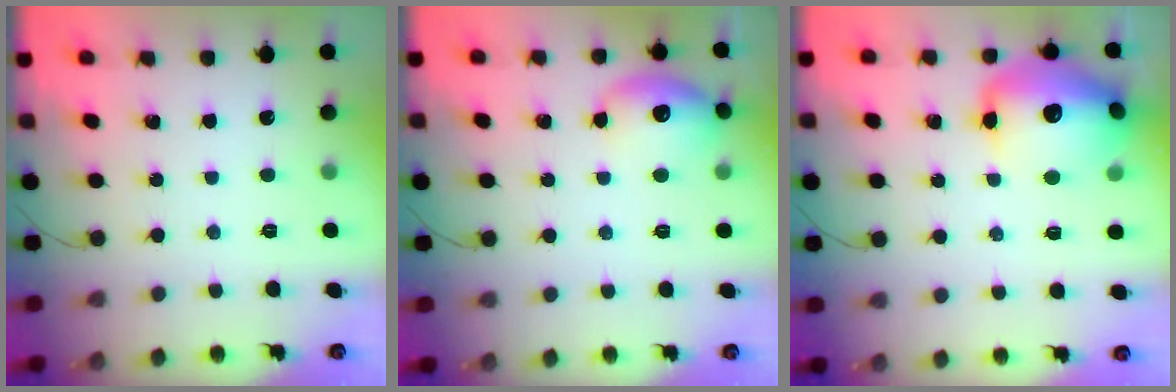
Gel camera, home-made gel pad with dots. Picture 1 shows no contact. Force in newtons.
{"total": 11.0, "press": 10.8, "slide": 1.8}
{"total": 17.8, "press": 17.5, "slide": 3.4}